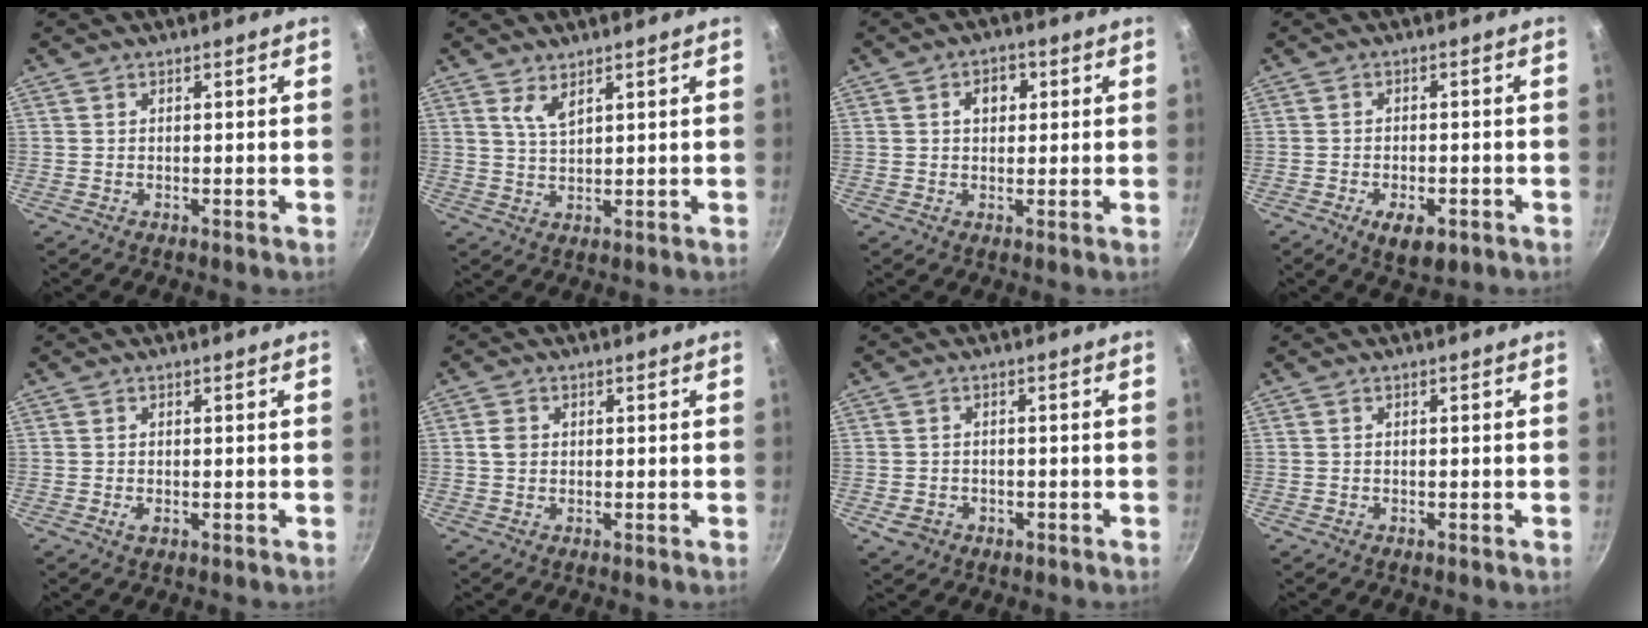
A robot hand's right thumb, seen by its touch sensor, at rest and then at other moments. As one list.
[{"total": 3.3, "force": [2.1, 1.2, 2.3], "torque": [-0.045, -0.022, 0.042]}, {"total": 4.2, "force": [1.0, 3.2, 2.5], "torque": [-0.013, 0.007, 0.012]}, {"total": 6.1, "force": [-2.8, 3.1, 4.5], "torque": [-0.064, 0.010, -0.036]}, {"total": 1.5, "force": [-0.4, 0.8, 1.2], "torque": [-0.022, -0.002, -0.006]}, {"total": 2.2, "force": [0.2, 1.9, 1.2], "torque": [-0.016, 0.005, 0.002]}, {"total": 3.9, "force": [-1.4, 3.2, 1.8], "torque": [-0.032, 0.013, -0.012]}, {"total": 0.0}]